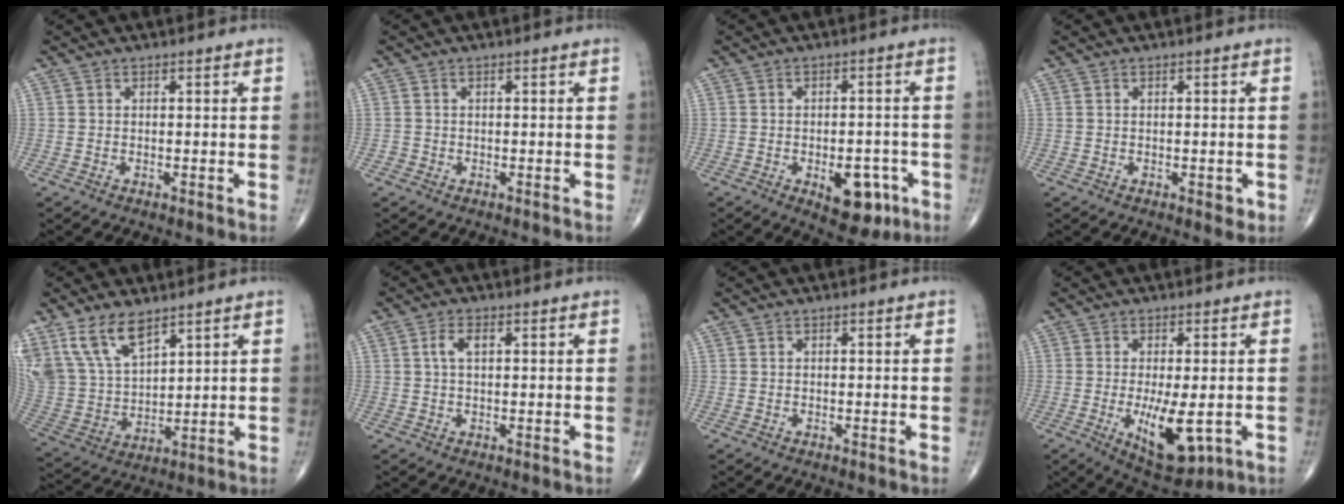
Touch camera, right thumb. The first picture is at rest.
{"total": 0.7, "force": [-0.3, 0.6, 0.0], "torque": [0.001, 0.003, -0.007]}
{"total": 9.2, "force": [-3.7, 4.8, 6.9], "torque": [-0.066, 0.014, -0.040]}
{"total": 1.4, "force": [-0.4, 0.8, 1.1], "torque": [-0.006, -0.001, -0.004]}
{"total": 14.2, "force": [9.3, 7.0, 8.2], "torque": [-0.150, -0.033, 0.202]}
{"total": 2.9, "force": [0.7, 1.4, 2.4], "torque": [-0.055, 0.009, 0.014]}
{"total": 0.0}
{"total": 10.5, "force": [-2.2, 4.1, 9.4], "torque": [-0.144, -0.020, -0.022]}